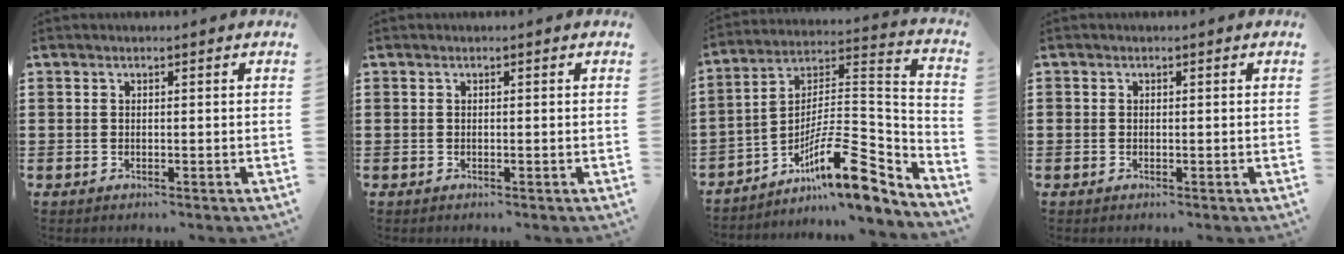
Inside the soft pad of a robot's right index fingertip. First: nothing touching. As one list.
[{"total": 0.0}, {"total": 13.6, "force": [-8.1, 3.7, 10.3], "torque": [-0.168, 0.005, -0.151]}, {"total": 0.0}]